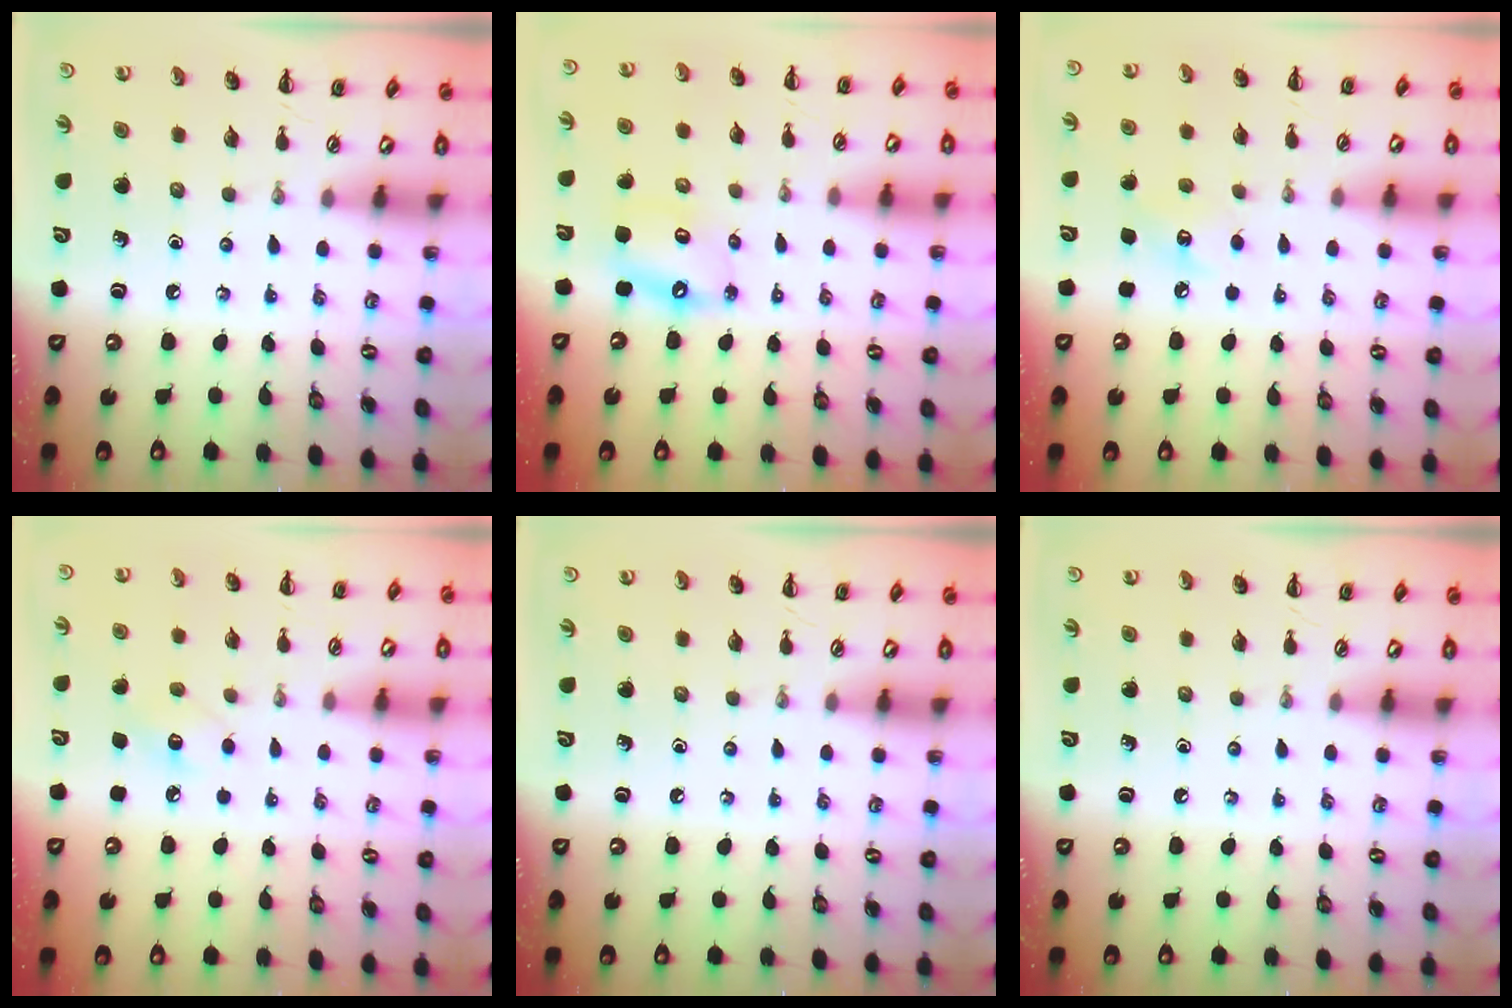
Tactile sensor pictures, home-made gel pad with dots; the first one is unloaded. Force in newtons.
{"total": 8.9, "press": 8.6, "slide": 2.1}
{"total": 5.7, "press": 5.7, "slide": 0.8}
{"total": 7.5, "press": 7.3, "slide": 1.5}
{"total": 0.0}
{"total": 0.0}